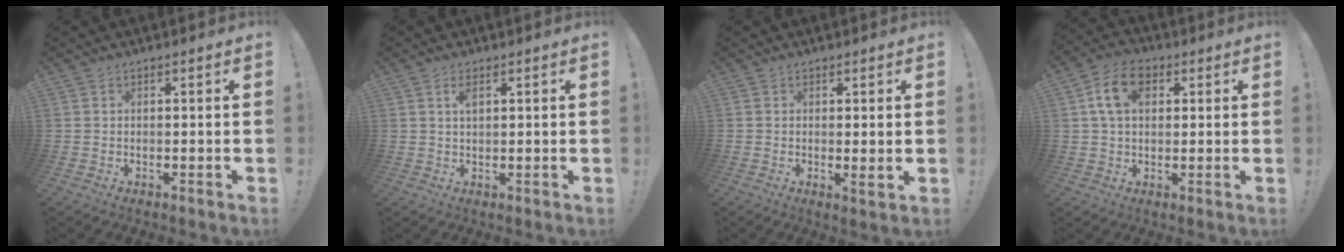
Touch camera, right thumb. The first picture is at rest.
{"total": 2.6, "force": [1.1, 1.0, 2.1], "torque": [-0.029, -0.004, 0.015]}
{"total": 2.6, "force": [0.6, -0.1, 2.5], "torque": [-0.037, -0.006, 0.008]}
{"total": 9.9, "force": [3.2, 6.4, 6.8], "torque": [-0.122, 0.012, 0.061]}